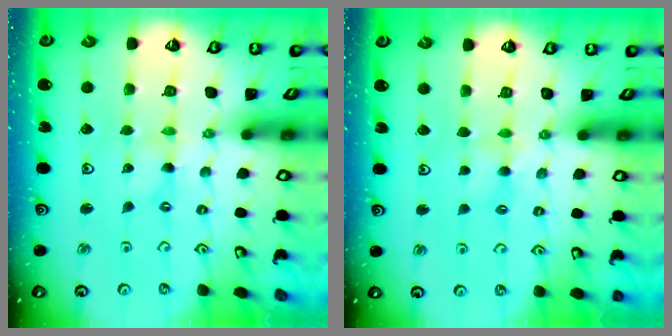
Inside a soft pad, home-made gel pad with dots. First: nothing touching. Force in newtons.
{"total": 3.7, "press": 3.6, "slide": 0.7}